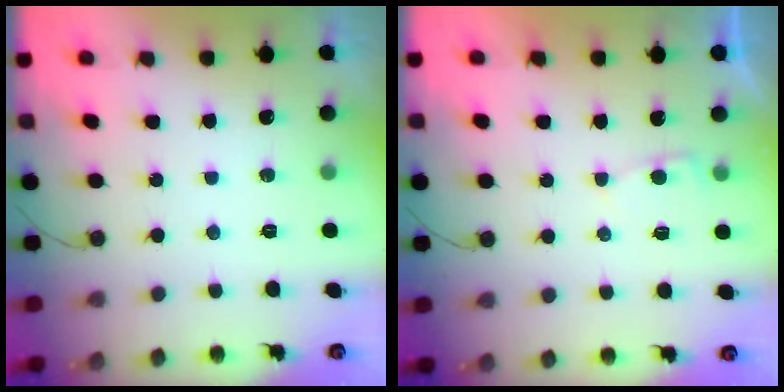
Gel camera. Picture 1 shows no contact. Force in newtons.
{"total": 2.3, "press": 2.3, "slide": 0.2}